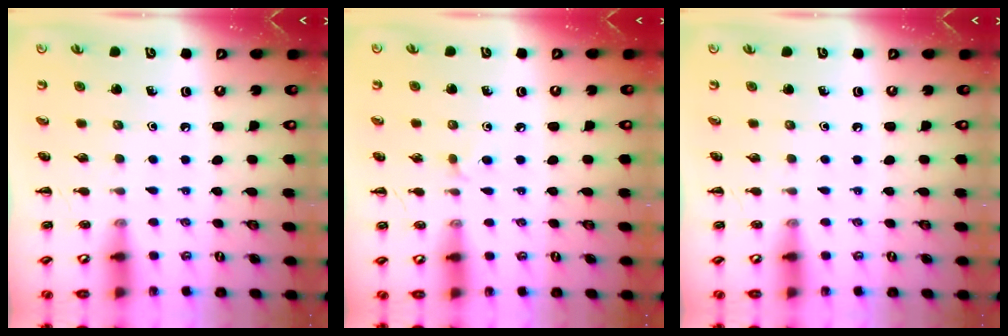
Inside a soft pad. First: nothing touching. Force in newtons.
{"total": 4.0, "press": 3.7, "slide": 1.5}
{"total": 0.0}